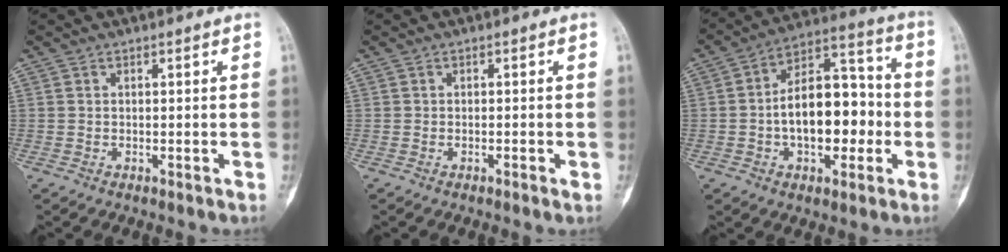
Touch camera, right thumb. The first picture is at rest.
{"total": 1.0, "force": [-0.4, 0.2, 0.9], "torque": [-0.020, -0.001, -0.006]}
{"total": 17.1, "force": [-2.2, 9.8, 13.9], "torque": [-0.185, 0.044, -0.039]}